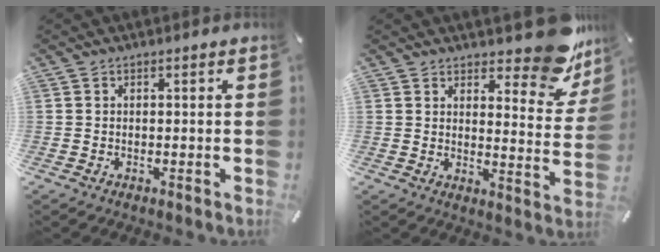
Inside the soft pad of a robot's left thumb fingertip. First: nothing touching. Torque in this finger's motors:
{"motor_torque": [0.84, -0.54, 0.27, -0.13, 0.01]}